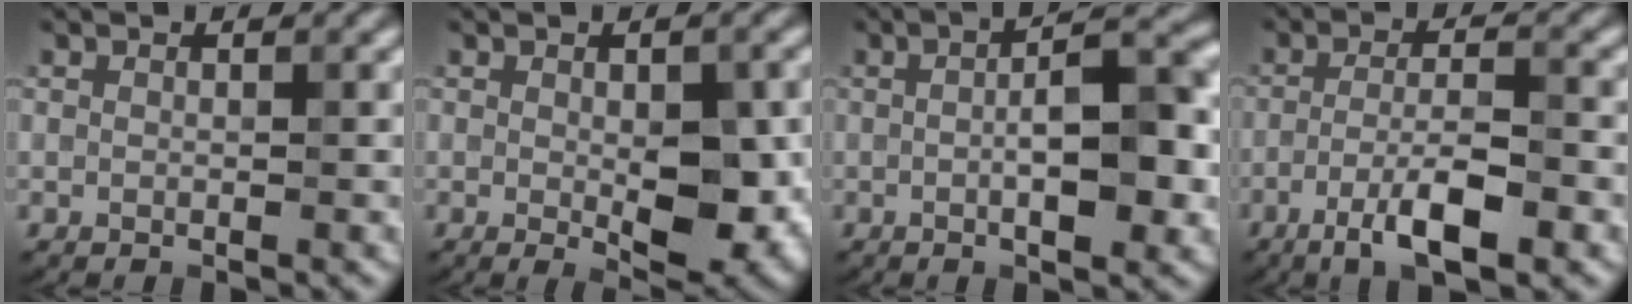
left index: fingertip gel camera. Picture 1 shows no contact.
{"total": 6.1, "force": [-0.6, 2.3, 5.6], "torque": [-0.079, -0.011, -0.001]}
{"total": 7.5, "force": [-0.5, 2.0, 7.2], "torque": [-0.105, 0.004, -0.009]}
{"total": 5.8, "force": [-2.8, 1.3, 5.0], "torque": [-0.089, 0.005, -0.051]}